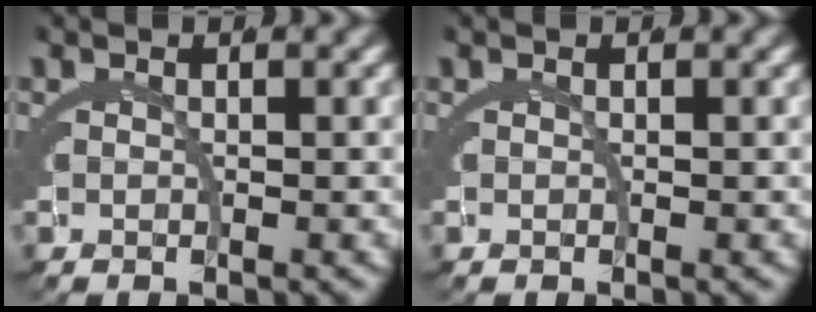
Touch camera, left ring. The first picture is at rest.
{"total": 0.0}